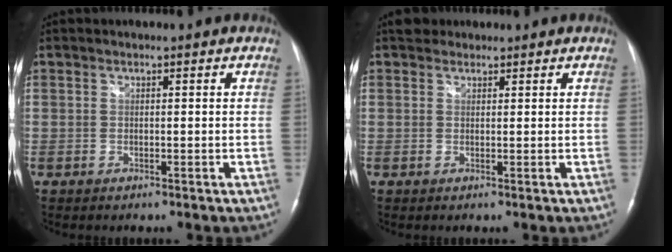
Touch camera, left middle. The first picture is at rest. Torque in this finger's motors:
{"motor_torque": [0.16, -0.09, -0.04, 0.02]}